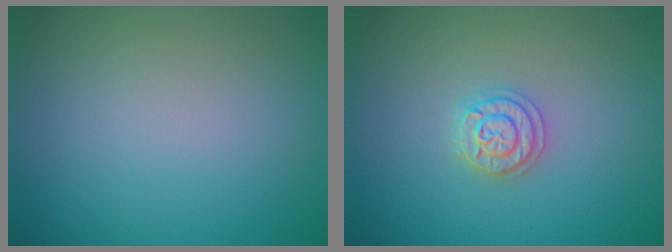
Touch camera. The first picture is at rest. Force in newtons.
{"total": 2.0, "press": 2.0, "slide": 0.3}